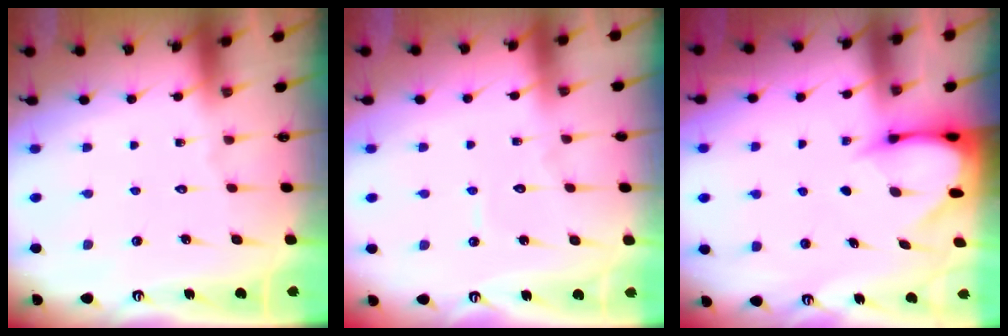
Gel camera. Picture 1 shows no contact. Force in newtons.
{"total": 4.1, "press": 4.0, "slide": 0.5}
{"total": 3.7, "press": 3.7, "slide": 0.4}